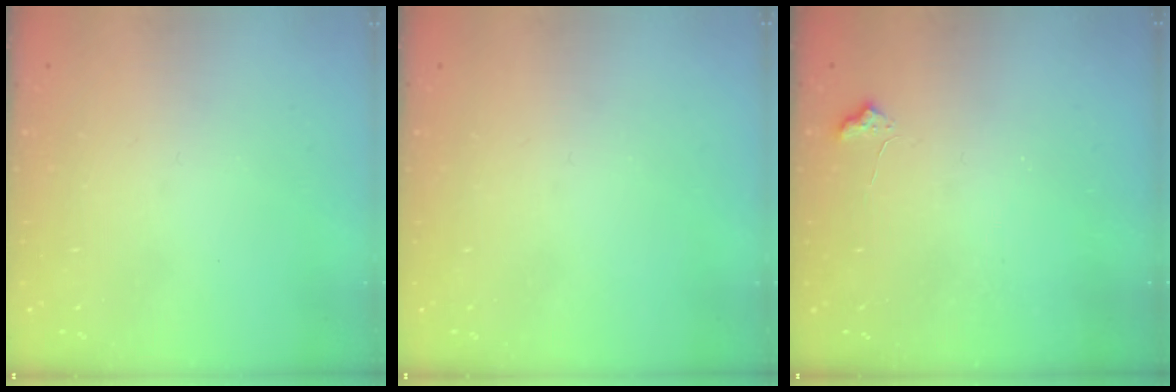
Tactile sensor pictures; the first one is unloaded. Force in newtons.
{"total": 0.0}
{"total": 6.0, "press": 5.9, "slide": 0.9}